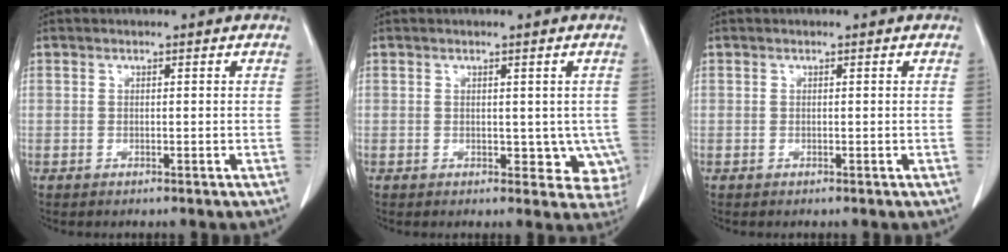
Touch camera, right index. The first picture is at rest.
{"total": 4.8, "force": [0.0, 3.3, 3.5], "torque": [-0.012, -0.005, 0.005]}
{"total": 0.0}